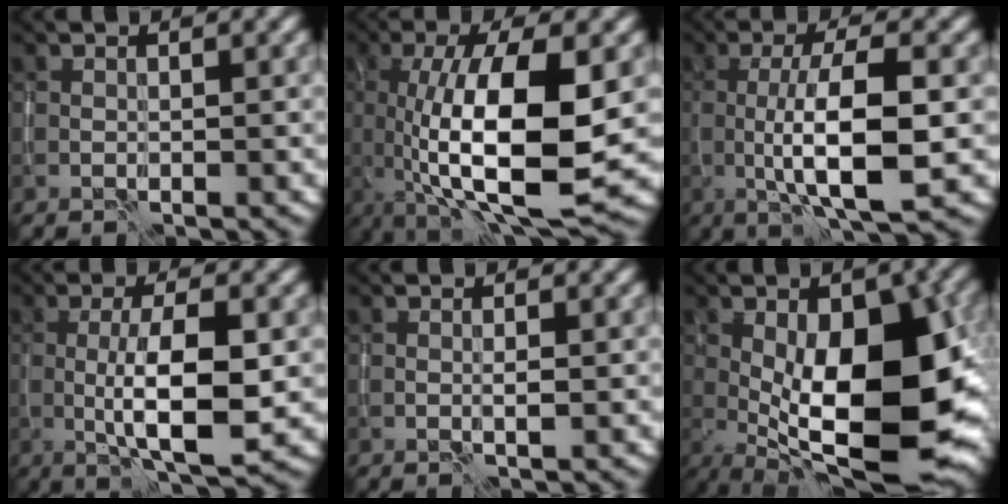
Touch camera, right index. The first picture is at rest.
{"total": 12.0, "force": [-1.1, 3.8, 11.3], "torque": [-0.193, -0.012, -0.017]}
{"total": 8.0, "force": [-0.7, 2.1, 7.7], "torque": [-0.125, -0.007, -0.009]}
{"total": 7.1, "force": [-0.6, 1.8, 6.9], "torque": [-0.116, -0.005, -0.008]}
{"total": 0.6, "force": [0.0, -0.1, 0.6], "torque": [-0.013, 0.000, -0.002]}
{"total": 14.3, "force": [-1.8, 5.8, 13.0], "torque": [-0.188, 0.004, -0.032]}